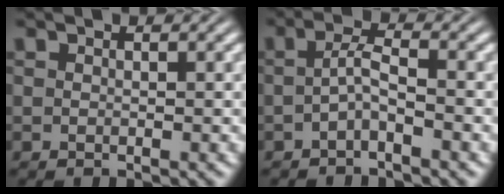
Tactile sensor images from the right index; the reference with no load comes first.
{"total": 1.9, "force": [-1.1, -0.3, 1.5], "torque": [-0.022, -0.003, -0.018]}